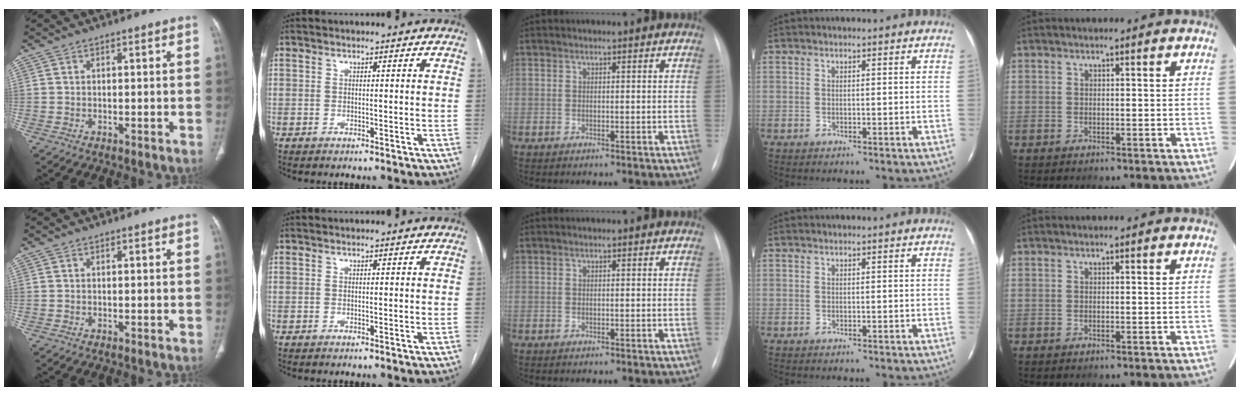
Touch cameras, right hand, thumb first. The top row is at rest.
{}